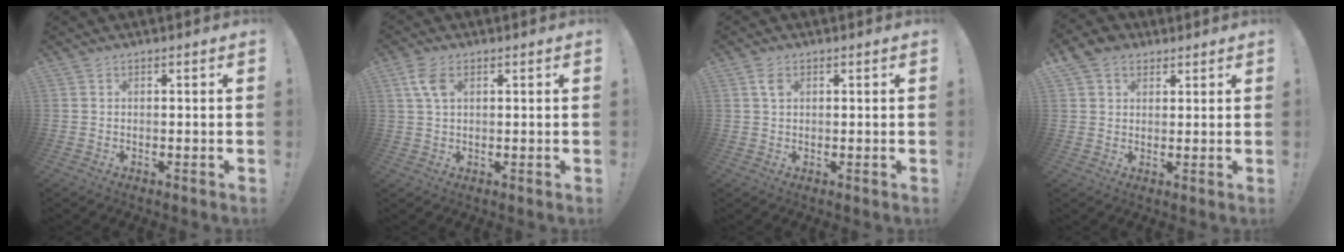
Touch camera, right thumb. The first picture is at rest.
{"total": 5.7, "force": [2.0, 3.1, 4.3], "torque": [-0.086, 0.001, 0.037]}
{"total": 2.6, "force": [1.1, 1.4, 1.9], "torque": [-0.035, 0.000, 0.019]}
{"total": 6.5, "force": [3.6, 5.0, 2.3], "torque": [-0.036, -0.010, 0.070]}